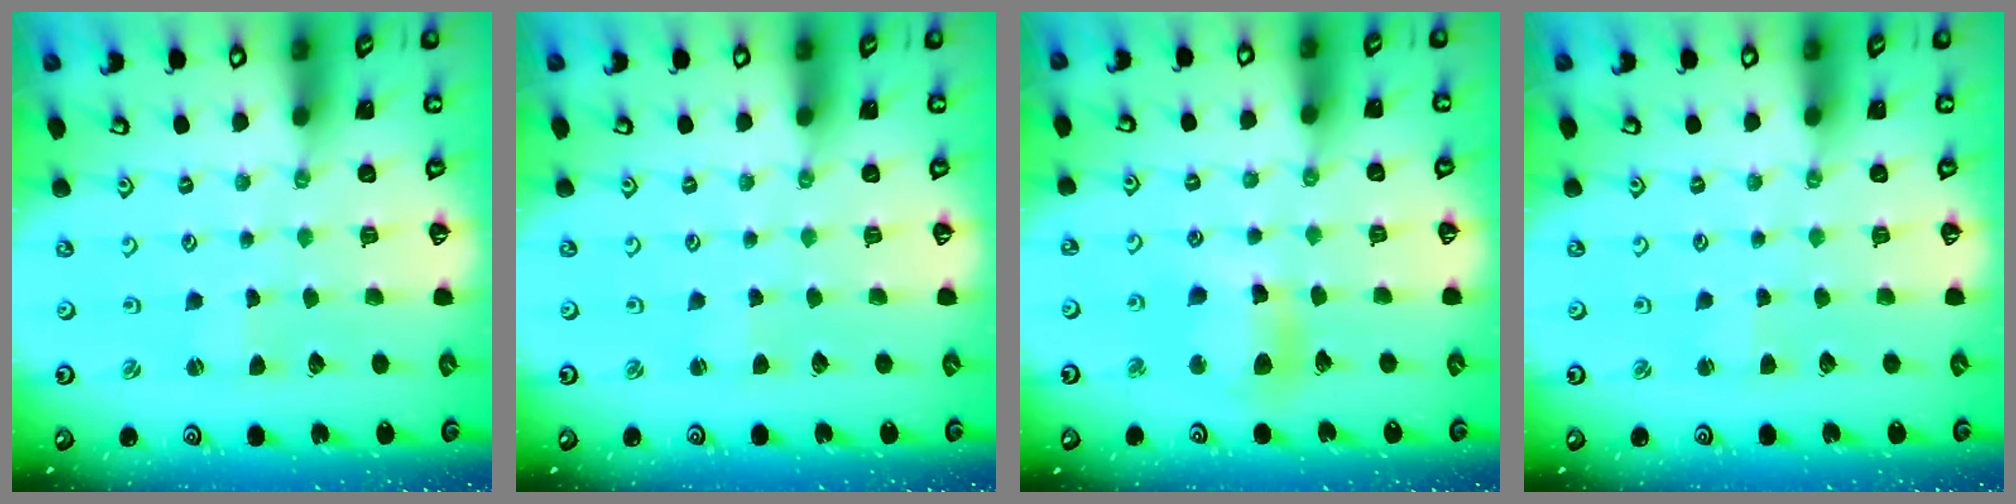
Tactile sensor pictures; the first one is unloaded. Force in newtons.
{"total": 1.6, "press": 1.6, "slide": 0.2}
{"total": 10.9, "press": 10.7, "slide": 1.9}
{"total": 1.6, "press": 1.6, "slide": 0.3}